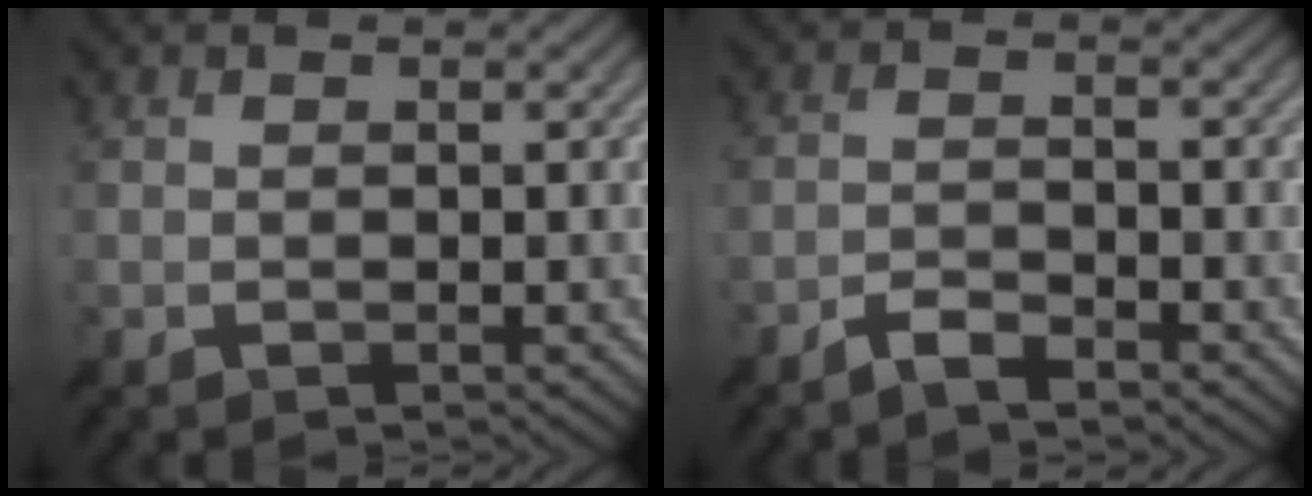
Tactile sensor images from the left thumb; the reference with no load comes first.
{"total": 2.7, "force": [-2.2, 0.5, 1.4], "torque": [-0.027, 0.001, -0.049]}